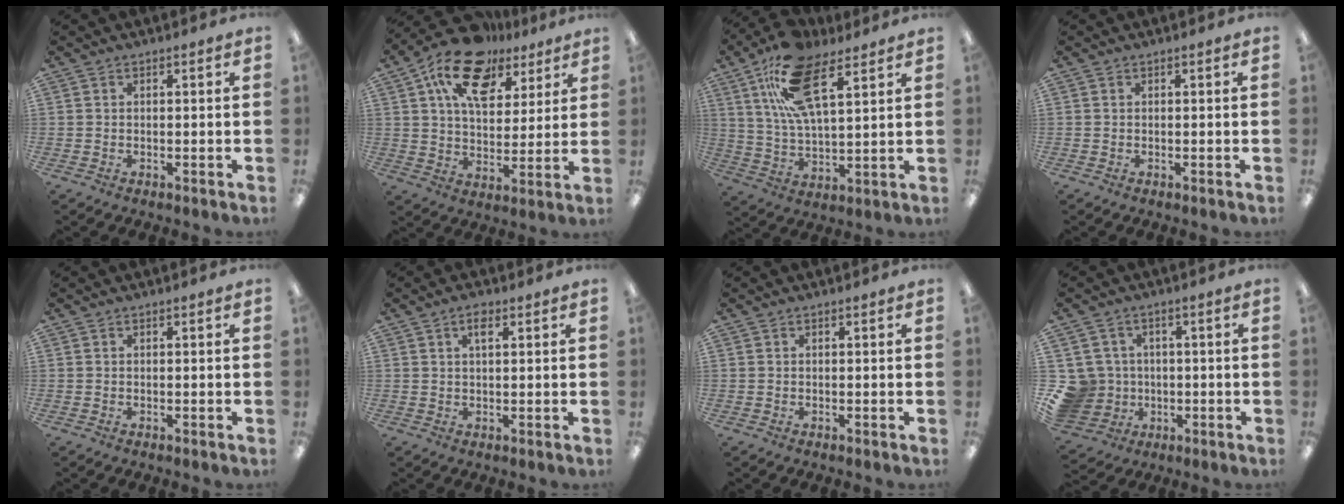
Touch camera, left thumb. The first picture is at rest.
{"total": 16.5, "force": [10.1, 9.6, 8.8], "torque": [-0.158, -0.044, 0.184]}
{"total": 18.1, "force": [10.1, 7.6, 13.0], "torque": [-0.242, -0.017, 0.178]}
{"total": 0.0}
{"total": 0.0}
{"total": 3.3, "force": [1.7, 1.4, 2.5], "torque": [-0.039, -0.001, 0.024]}
{"total": 0.0}
{"total": 9.9, "force": [-1.0, 9.5, 2.7], "torque": [-0.096, 0.017, -0.008]}